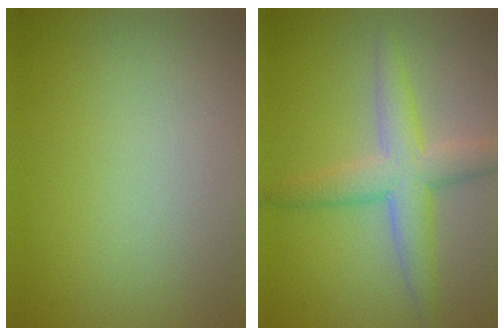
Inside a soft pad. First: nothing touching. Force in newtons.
{"total": 4.1, "press": 4.1, "slide": 0.1}